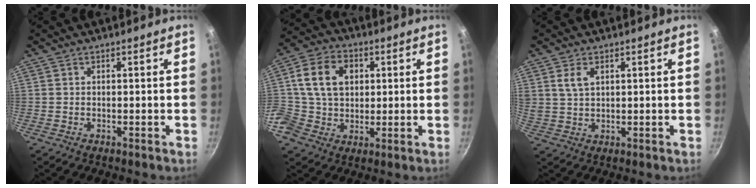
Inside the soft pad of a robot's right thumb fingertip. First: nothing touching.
{"total": 12.0, "force": [2.4, 9.7, 6.7], "torque": [-0.105, 0.009, 0.030]}
{"total": 4.1, "force": [1.8, 2.2, 2.9], "torque": [-0.051, -0.004, 0.037]}